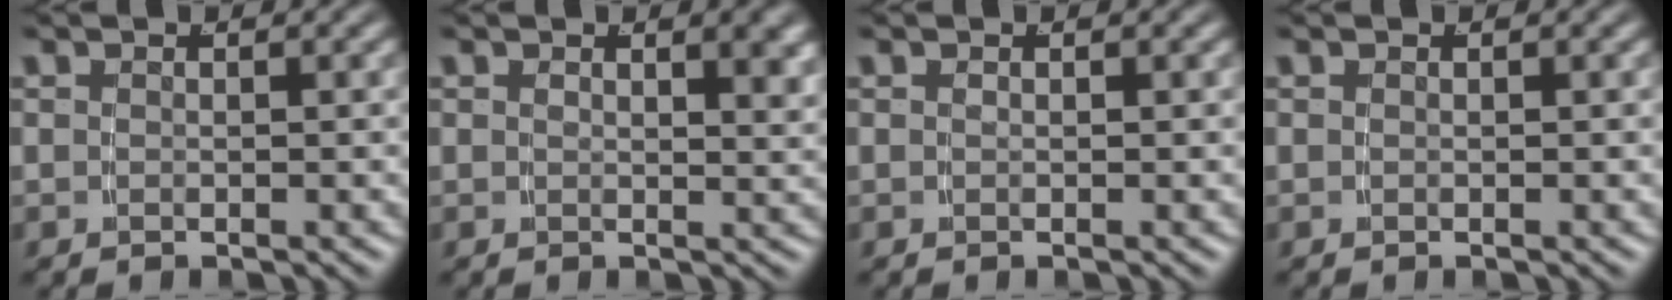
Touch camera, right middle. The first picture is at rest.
{"total": 1.4, "force": [0.8, -0.2, 1.1], "torque": [-0.010, -0.006, 0.017]}
{"total": 0.0}
{"total": 0.0}